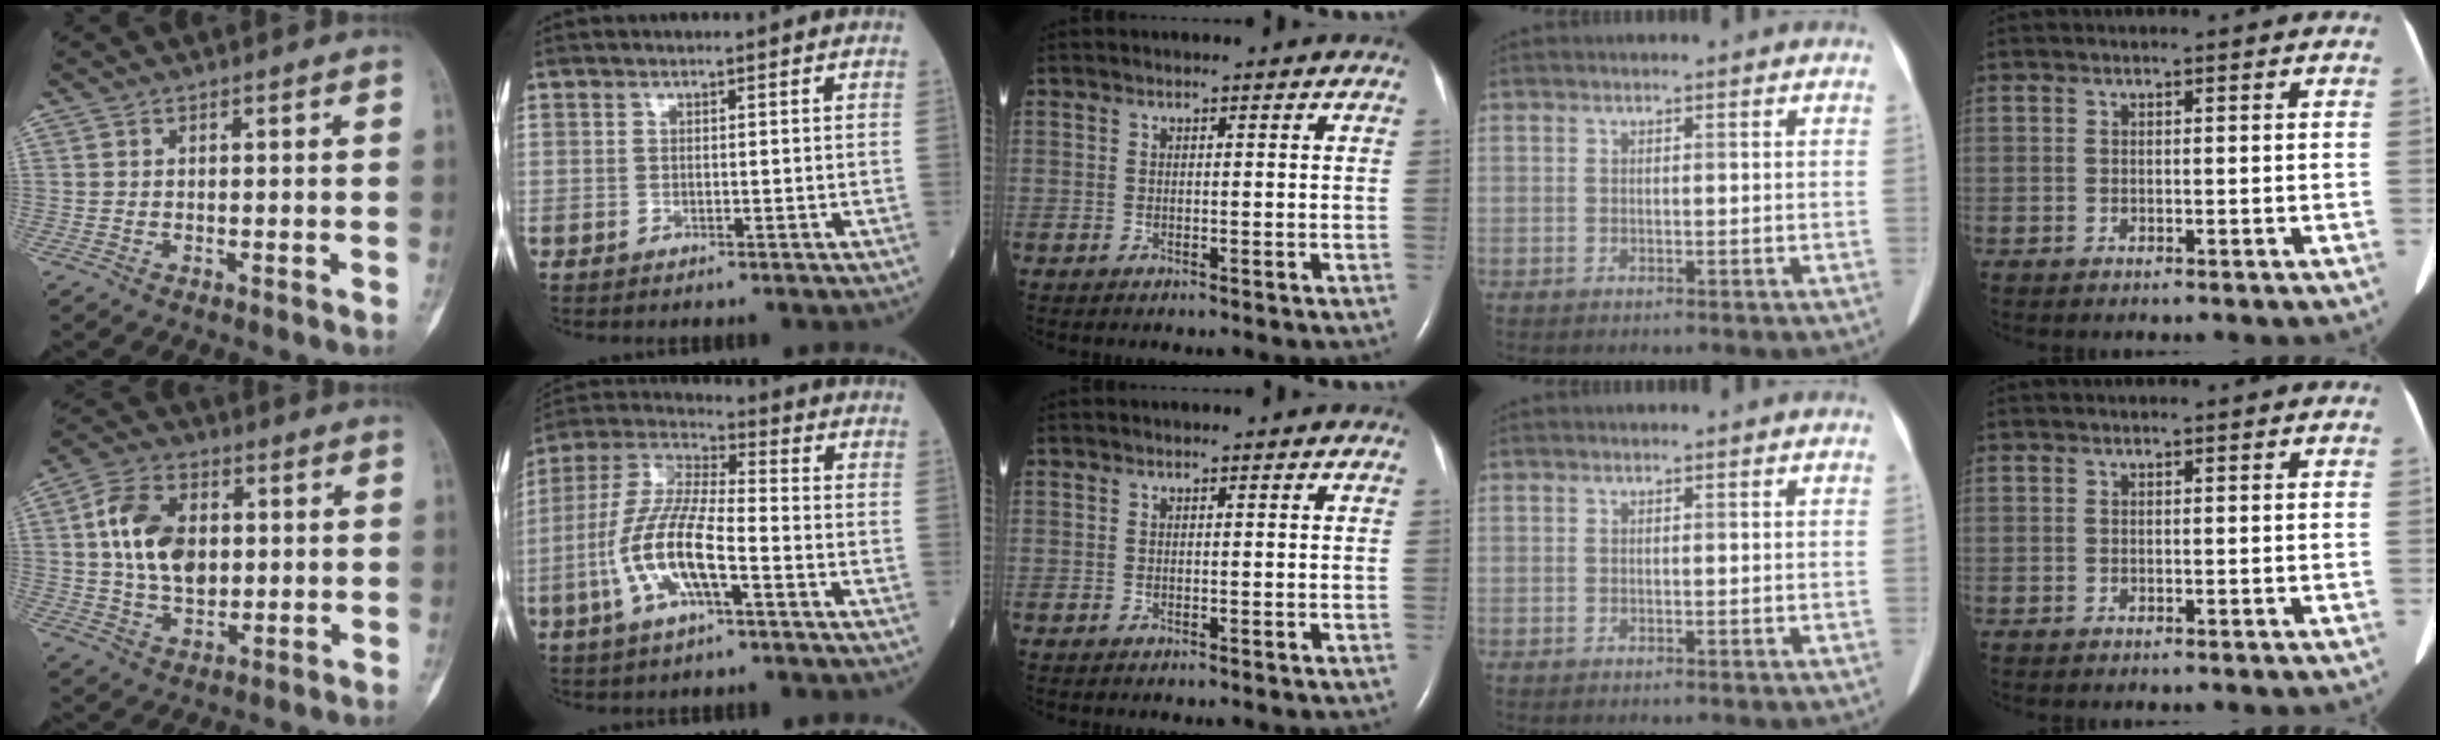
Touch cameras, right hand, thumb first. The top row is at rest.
{"thumb": {"total": 12.9, "force": [1.8, 8.6, 9.5], "torque": [-0.154, 0.003, 0.032]}, "index": {"total": 12.3, "force": [-3.9, 2.8, 11.4], "torque": [-0.247, 0.003, -0.076]}}